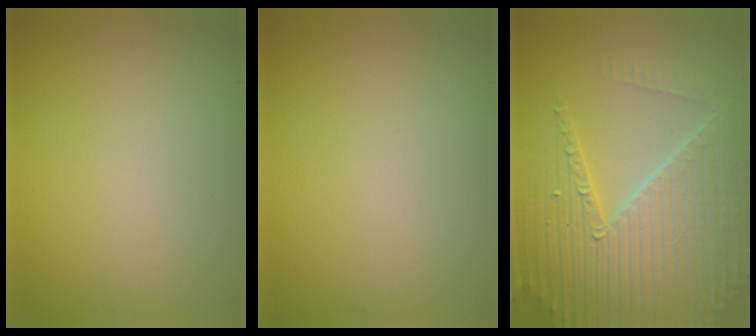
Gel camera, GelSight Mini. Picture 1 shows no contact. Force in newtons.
{"total": 0.0}
{"total": 7.1, "press": 6.9, "slide": 1.6}